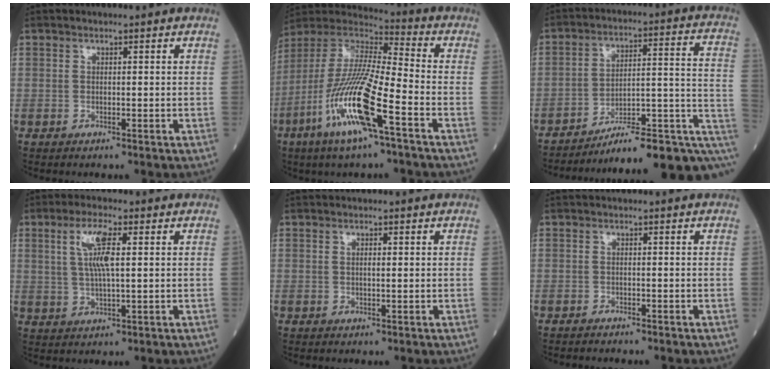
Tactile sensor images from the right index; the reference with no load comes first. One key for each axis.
{"total": 18.0, "fx": -7.6, "fy": 1.6, "fz": 16.3, "tx": -0.349, "ty": -0.030, "tz": -0.152}
{"total": 18.2, "fx": -10.7, "fy": 3.5, "fz": 14.4, "tx": -0.128, "ty": 0.063, "tz": -0.145}
{"total": 6.3, "fx": 1.8, "fy": 1.0, "fz": 6.0, "tx": -0.122, "ty": 0.006, "tz": 0.036}
{"total": 1.1, "fx": 0.2, "fy": 0.3, "fz": 1.1, "tx": -0.023, "ty": 0.002, "tz": 0.002}
{"total": 1.1, "fx": -1.1, "fy": 0.2, "fz": 0.2, "tx": -0.008, "ty": -0.001, "tz": -0.016}